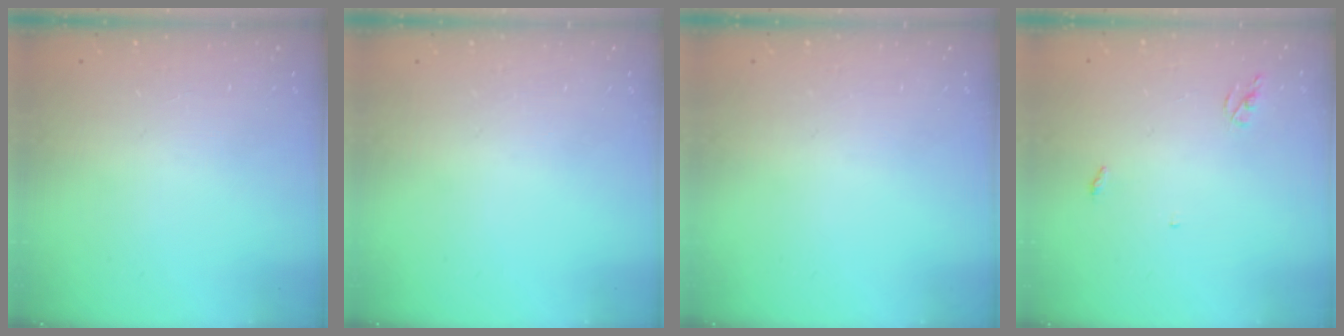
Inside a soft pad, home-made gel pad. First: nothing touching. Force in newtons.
{"total": 0.0}
{"total": 0.0}
{"total": 2.6, "press": 2.6, "slide": 0.2}